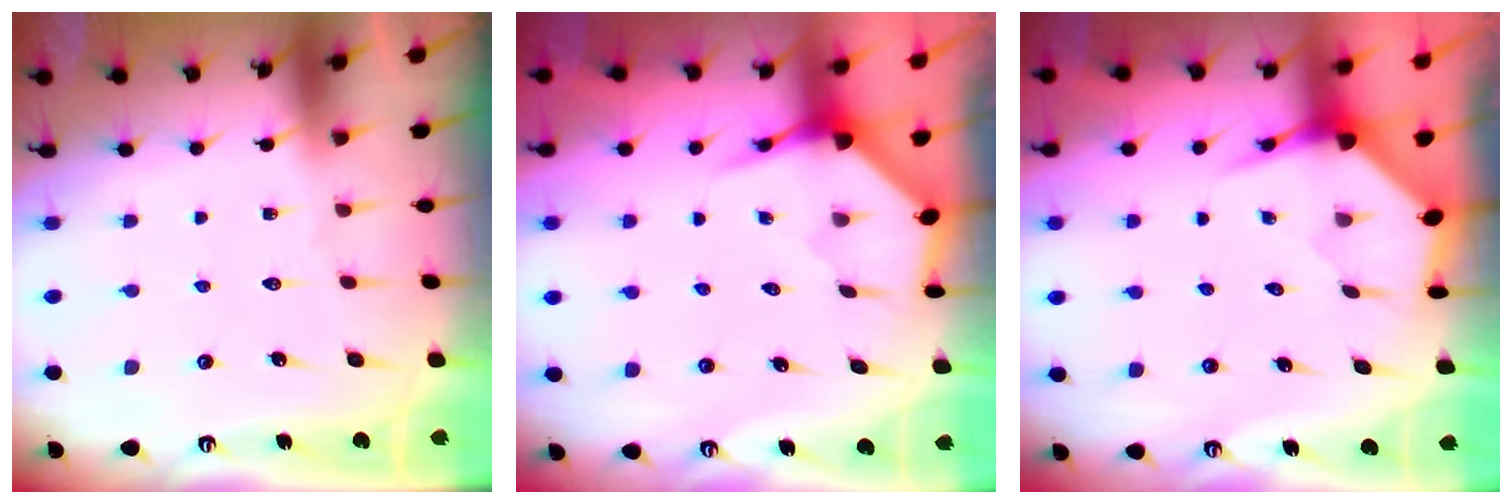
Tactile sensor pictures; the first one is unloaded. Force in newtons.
{"total": 4.0, "press": 3.9, "slide": 0.4}
{"total": 4.0, "press": 3.9, "slide": 0.4}